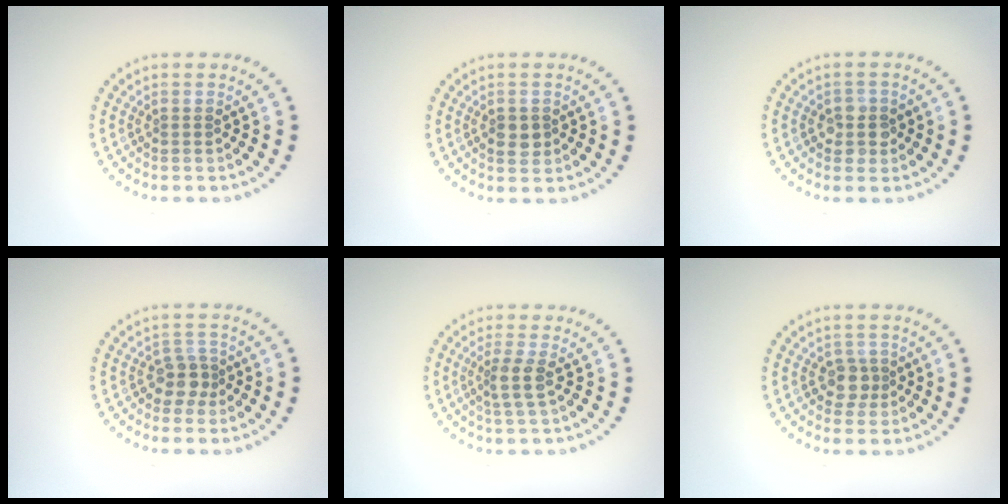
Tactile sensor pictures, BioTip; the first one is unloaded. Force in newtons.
{"total": 1.8, "press": 1.8, "slide": 0.3}
{"total": 2.3, "press": 2.1, "slide": 0.8}
{"total": 2.3, "press": 1.9, "slide": 1.3}
{"total": 1.8, "press": 1.5, "slide": 1.1}
{"total": 1.9, "press": 1.8, "slide": 0.9}